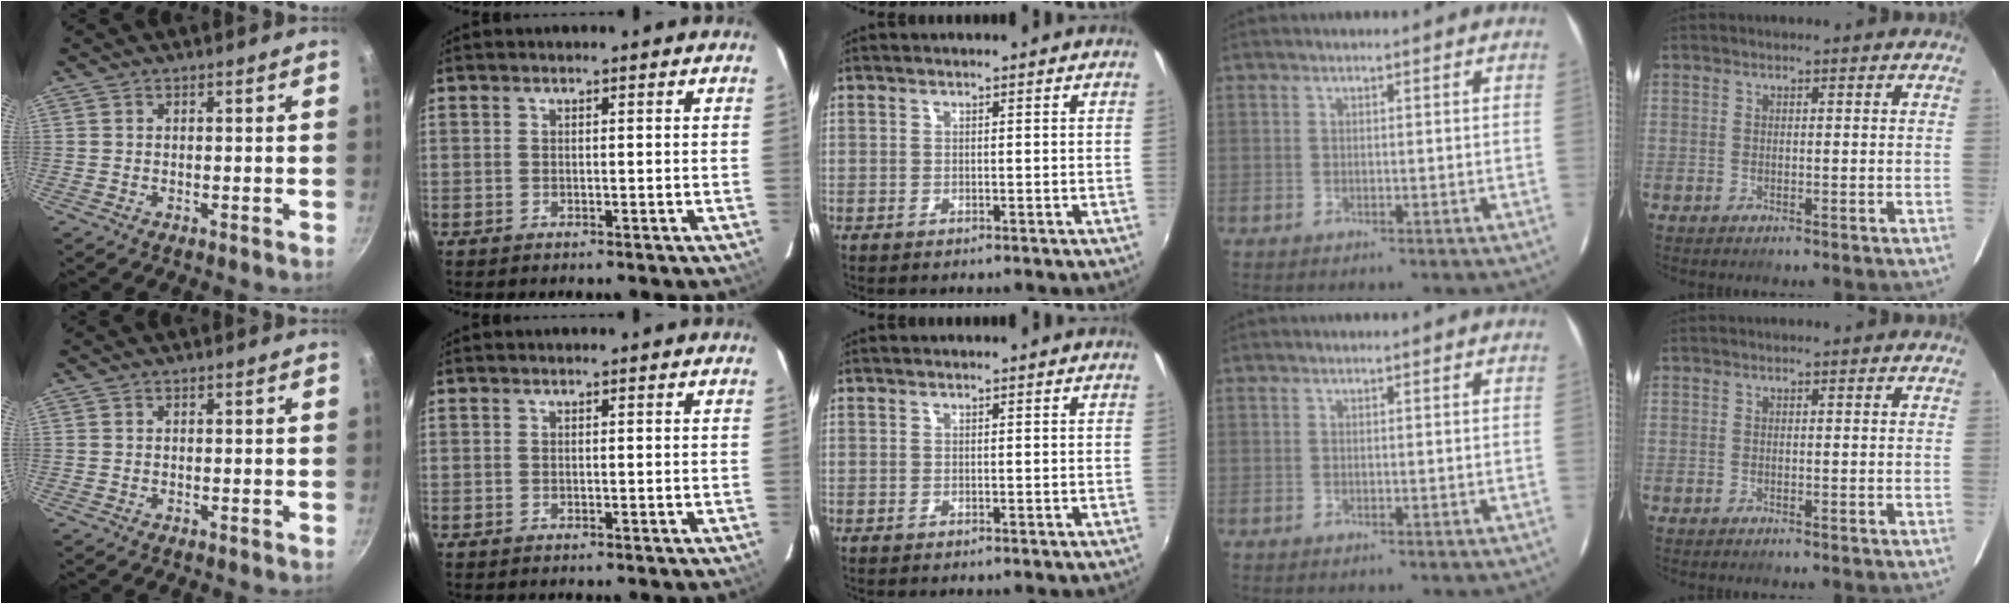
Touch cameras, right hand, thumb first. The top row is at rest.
{}